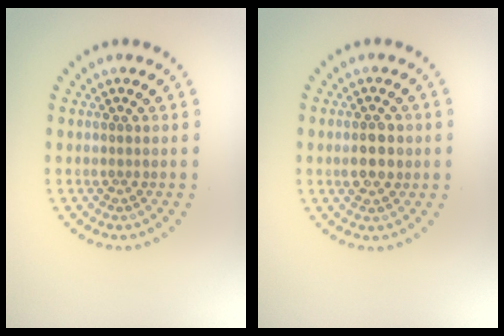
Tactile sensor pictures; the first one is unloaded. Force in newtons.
{"total": 2.8, "press": 2.8, "slide": 0.0}